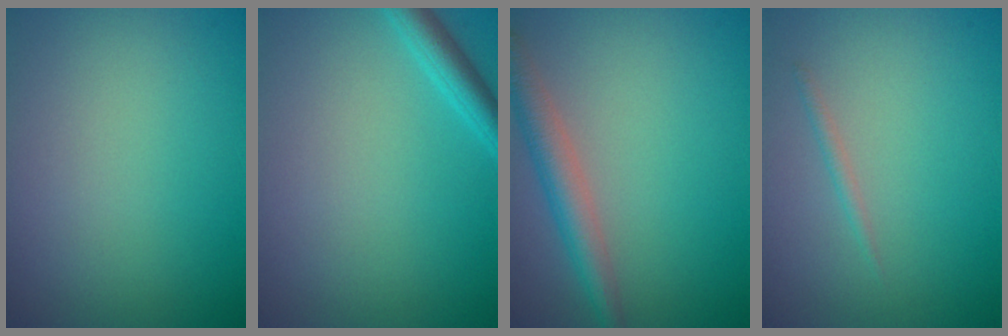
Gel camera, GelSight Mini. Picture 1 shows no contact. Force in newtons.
{"total": 2.3, "press": 2.2, "slide": 0.2}
{"total": 3.3, "press": 3.3, "slide": 0.1}
{"total": 0.7, "press": 0.7, "slide": 0.1}